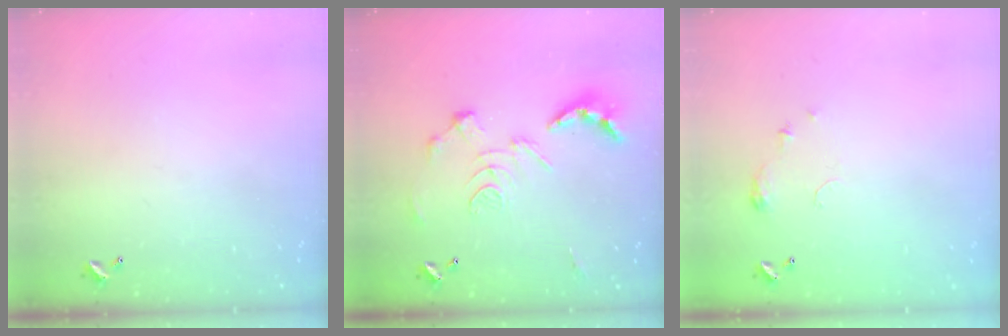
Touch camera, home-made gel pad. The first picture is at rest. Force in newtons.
{"total": 2.9, "press": 2.3, "slide": 1.7}
{"total": 4.5, "press": 4.5, "slide": 0.6}